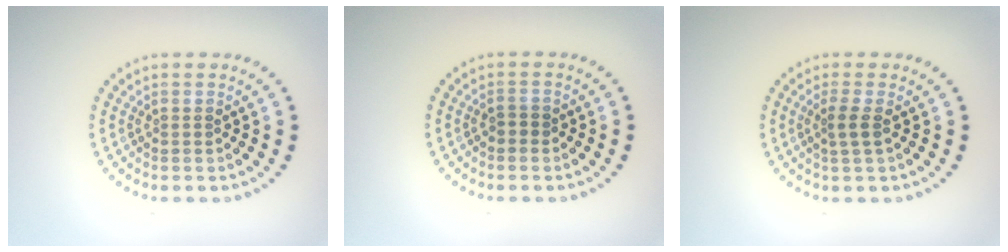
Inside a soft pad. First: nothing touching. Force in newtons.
{"total": 1.0, "press": 0.9, "slide": 0.2}
{"total": 1.6, "press": 1.3, "slide": 0.9}